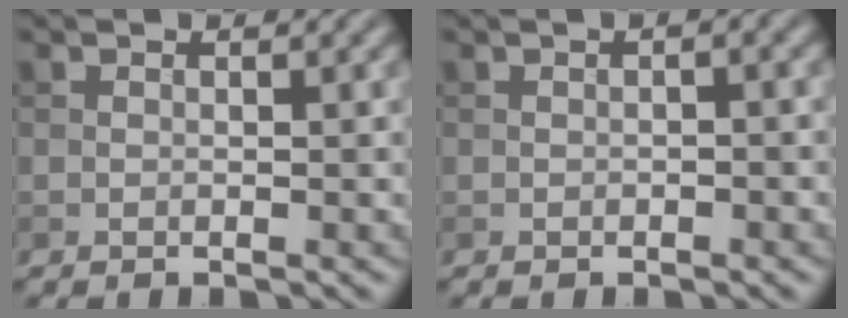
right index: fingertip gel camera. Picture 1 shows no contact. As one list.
[{"total": 1.1, "force": [-0.1, 0.3, 1.1], "torque": [-0.017, 0.002, -0.002]}]